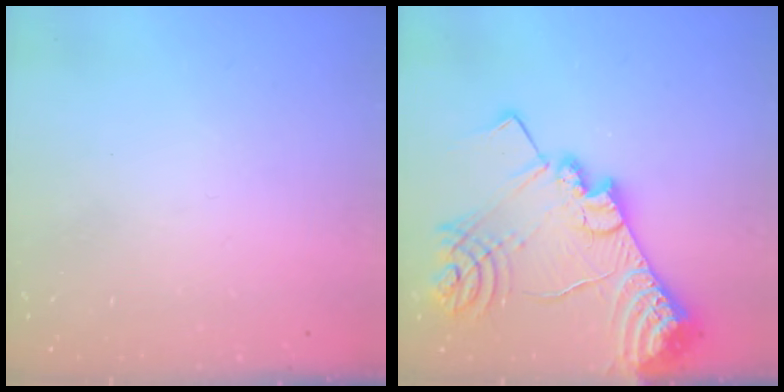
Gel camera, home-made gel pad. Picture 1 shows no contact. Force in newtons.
{"total": 24.6, "press": 24.5, "slide": 2.5}